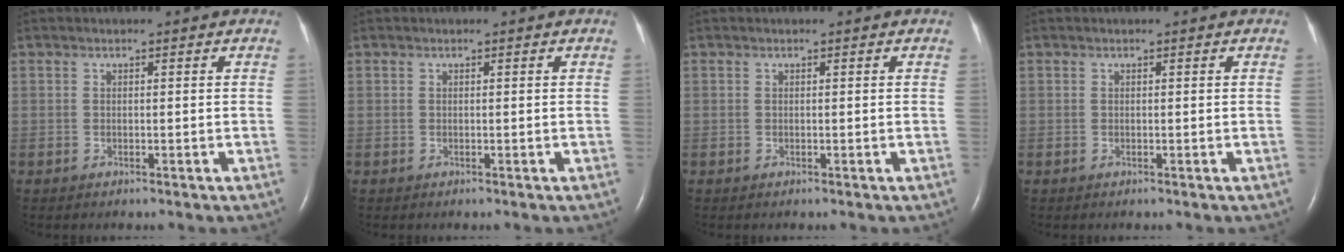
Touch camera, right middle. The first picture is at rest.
{"total": 0.0}
{"total": 0.0}
{"total": 0.0}